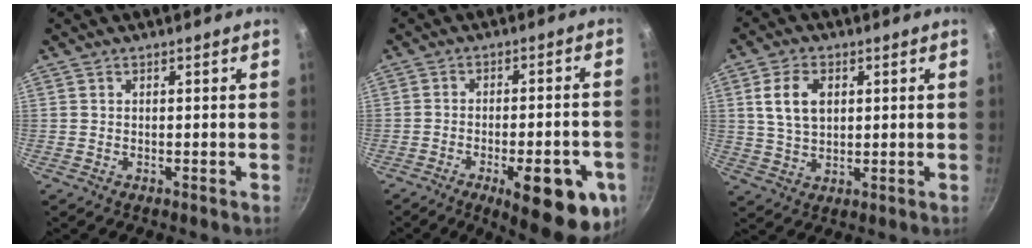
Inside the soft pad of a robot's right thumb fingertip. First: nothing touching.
{"total": 17.6, "force": [-7.9, 5.9, 14.6], "torque": [-0.146, 0.025, -0.096]}
{"total": 8.2, "force": [2.2, 5.2, 5.8], "torque": [-0.102, -0.004, 0.045]}